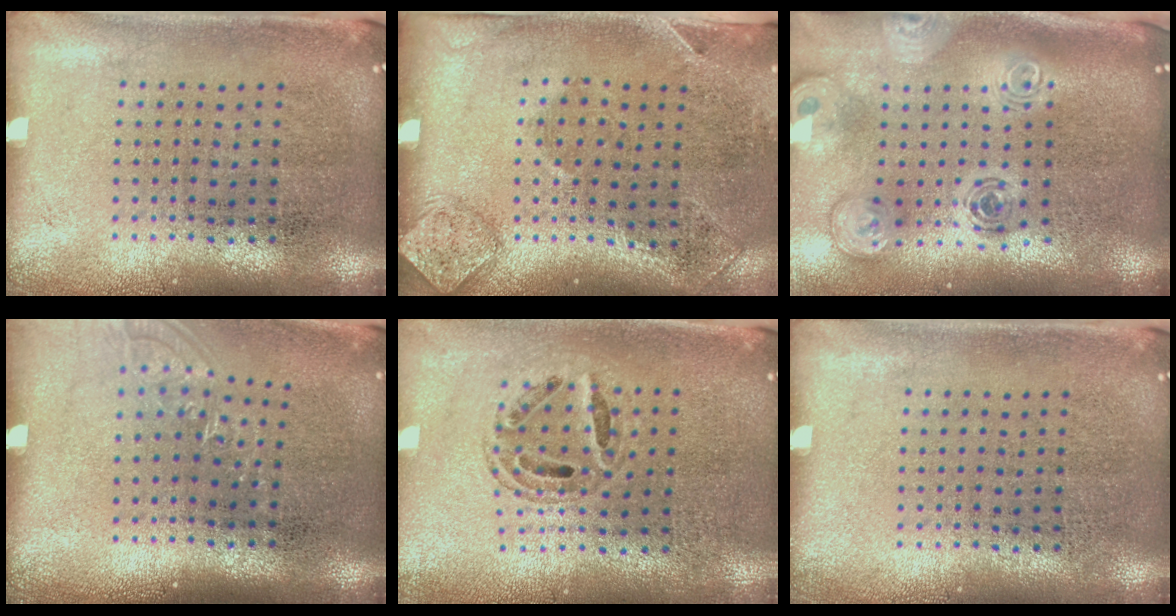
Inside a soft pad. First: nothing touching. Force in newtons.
{"total": 1.9, "press": 1.2, "slide": 1.5}
{"total": 2.2, "press": 1.8, "slide": 1.4}
{"total": 1.1, "press": 1.0, "slide": 0.5}
{"total": 0.7, "press": 0.7, "slide": 0.1}
{"total": 0.0}